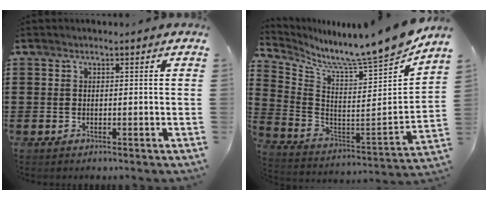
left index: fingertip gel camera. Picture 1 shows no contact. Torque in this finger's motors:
{"motor_torque": [2.14, 0.00, -0.04, -0.07]}